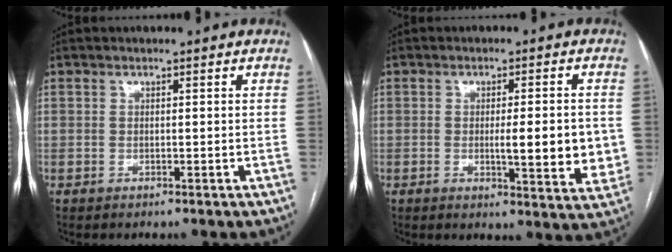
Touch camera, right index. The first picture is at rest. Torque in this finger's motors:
{"motor_torque": [1.14, -0.17, 0.59, 0.11]}